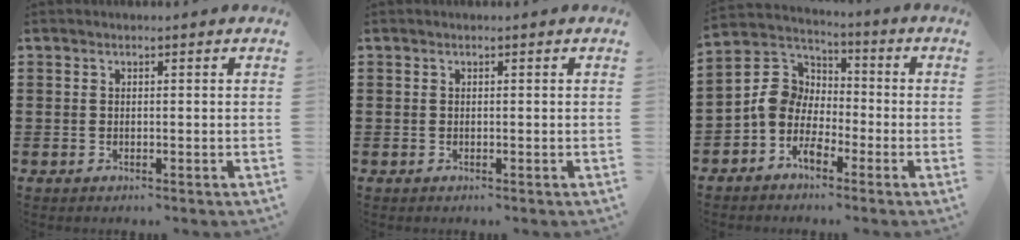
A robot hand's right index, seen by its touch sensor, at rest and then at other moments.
{"total": 0.0}
{"total": 6.3, "force": [-1.9, 5.4, 2.6], "torque": [-0.094, 0.001, -0.047]}